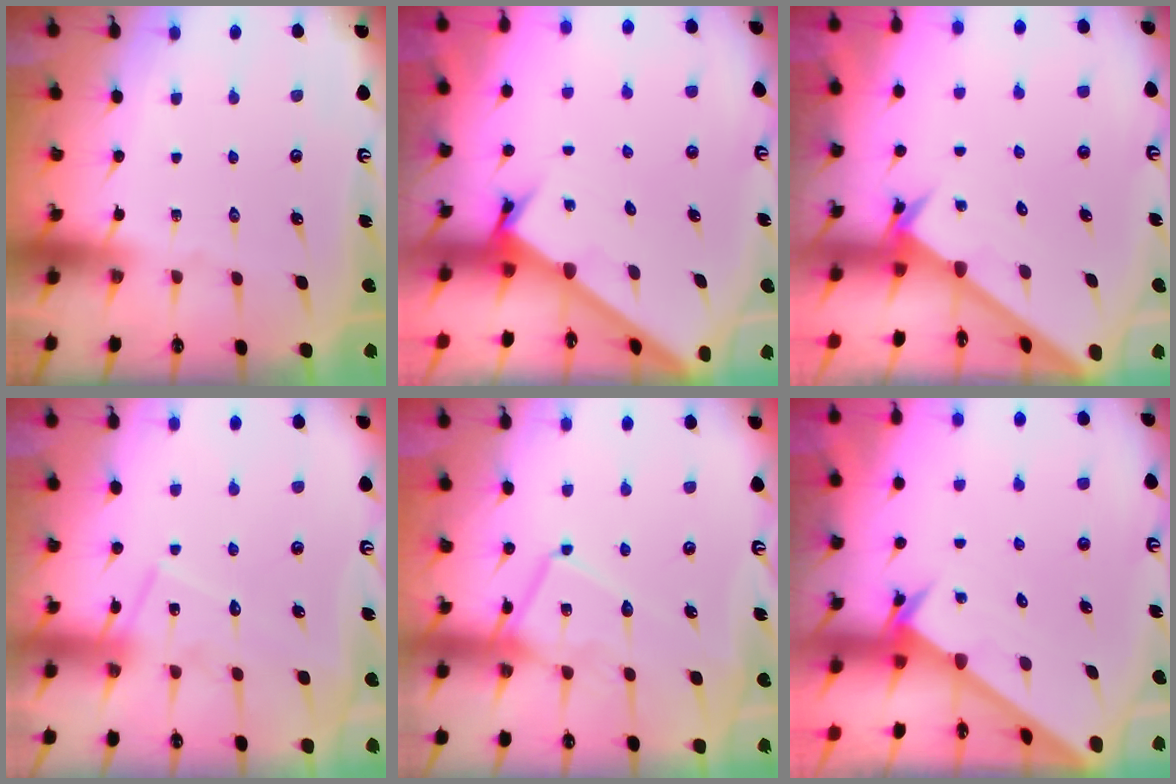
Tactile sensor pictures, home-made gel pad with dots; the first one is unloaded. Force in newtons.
{"total": 2.0, "press": 2.0, "slide": 0.2}
{"total": 2.5, "press": 2.5, "slide": 0.2}
{"total": 12.6, "press": 12.6, "slide": 0.7}
{"total": 14.3, "press": 14.3, "slide": 1.3}
{"total": 2.3, "press": 2.3, "slide": 0.2}